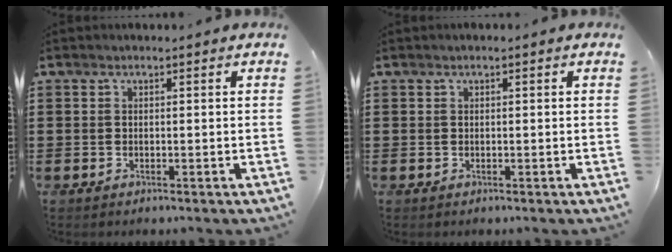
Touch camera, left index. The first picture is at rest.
{"total": 0.0}